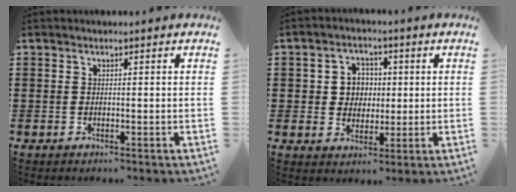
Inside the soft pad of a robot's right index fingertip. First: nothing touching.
{"total": 4.9, "force": [0.4, 4.5, 1.7], "torque": [-0.045, 0.012, 0.002]}